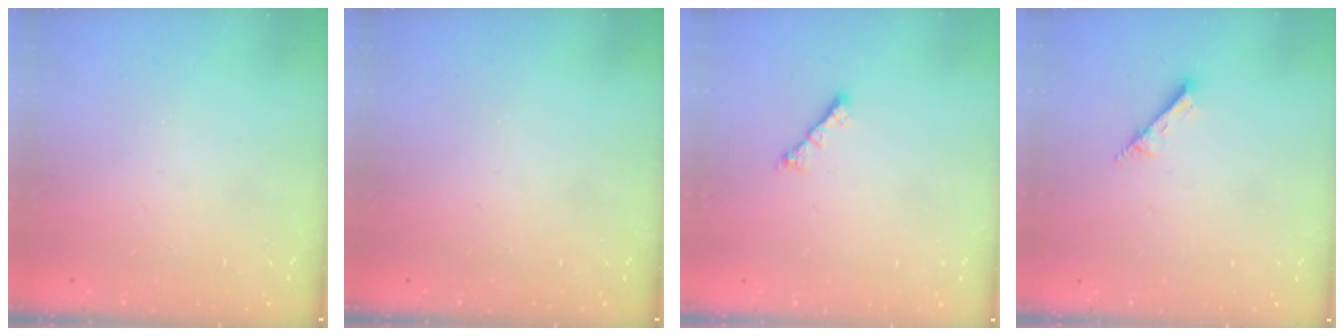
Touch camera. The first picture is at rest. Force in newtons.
{"total": 0.0}
{"total": 1.8, "press": 1.7, "slide": 0.6}
{"total": 1.7, "press": 1.6, "slide": 0.1}